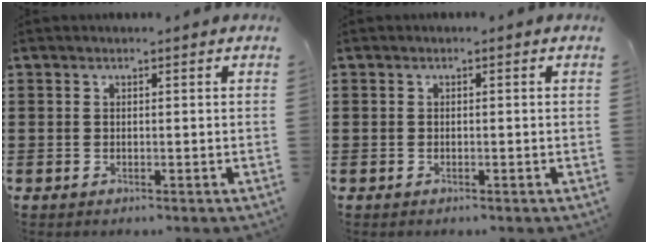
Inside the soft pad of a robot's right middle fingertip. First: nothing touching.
{"total": 0.0}